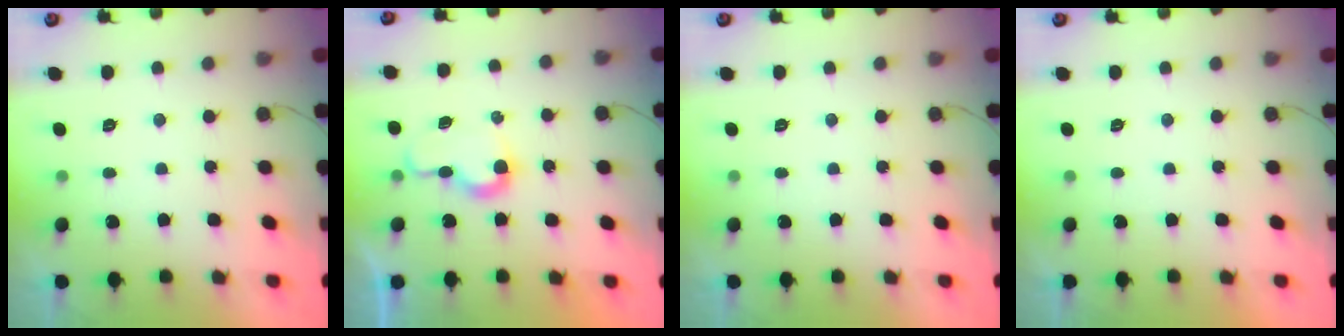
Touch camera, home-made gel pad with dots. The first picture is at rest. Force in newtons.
{"total": 6.1, "press": 6.1, "slide": 0.7}
{"total": 0.0}
{"total": 1.8, "press": 1.8, "slide": 0.0}